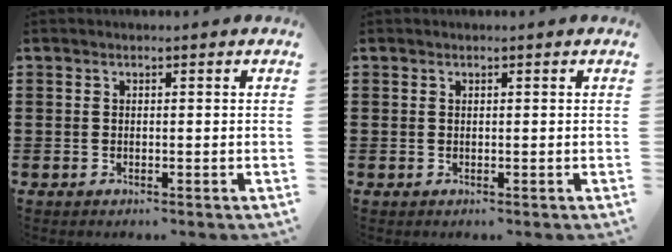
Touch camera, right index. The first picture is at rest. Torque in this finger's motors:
{"motor_torque": [0.14, 0.09, 0.01, 0.01]}